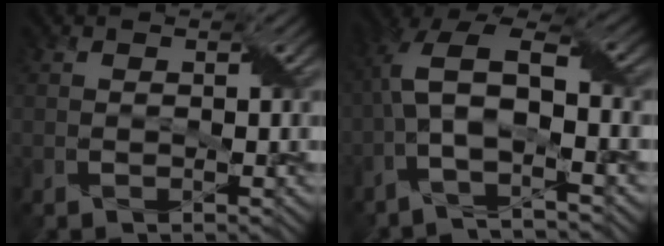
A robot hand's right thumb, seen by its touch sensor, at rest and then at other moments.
{"total": 9.2, "force": [-1.9, 3.3, 8.4], "torque": [-0.185, 0.015, -0.047]}